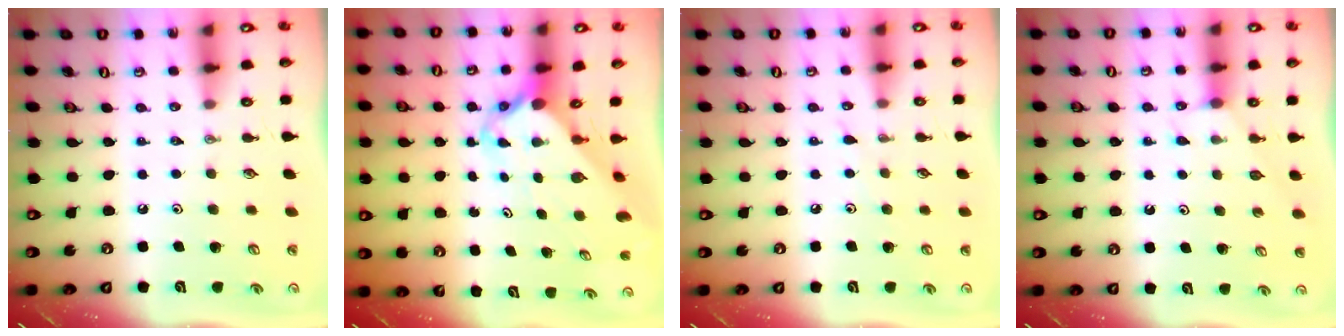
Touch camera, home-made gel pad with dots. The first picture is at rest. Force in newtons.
{"total": 3.9, "press": 3.8, "slide": 0.4}
{"total": 2.5, "press": 2.5, "slide": 0.4}
{"total": 2.7, "press": 2.7, "slide": 0.3}